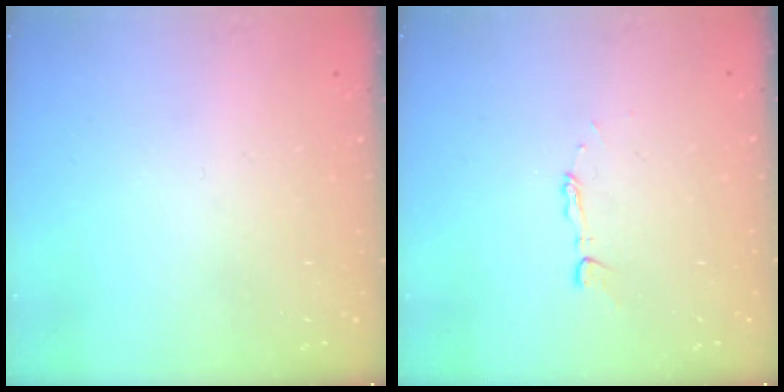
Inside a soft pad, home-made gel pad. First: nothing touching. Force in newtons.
{"total": 3.0, "press": 3.0, "slide": 0.2}